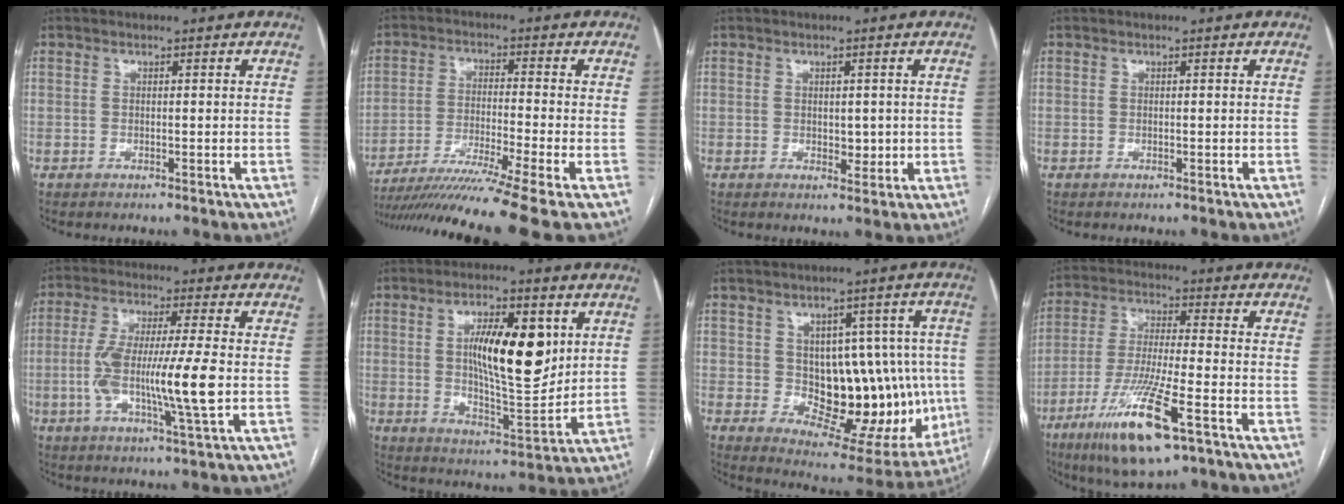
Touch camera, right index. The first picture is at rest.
{"total": 14.4, "force": [-11.5, -2.9, 8.2], "torque": [-0.143, -0.035, -0.190]}
{"total": 2.7, "force": [0.0, 1.7, 2.1], "torque": [-0.024, -0.003, 0.006]}
{"total": 0.0}
{"total": 12.9, "force": [-1.7, 0.6, 12.8], "torque": [-0.246, -0.003, -0.035]}
{"total": 13.8, "force": [3.5, 4.0, 12.8], "torque": [-0.214, 0.001, 0.061]}
{"total": 17.0, "force": [-1.0, 9.0, 14.3], "torque": [-0.171, 0.019, 0.011]}
{"total": 14.8, "force": [-7.7, 1.6, 12.5], "torque": [-0.253, -0.033, -0.134]}